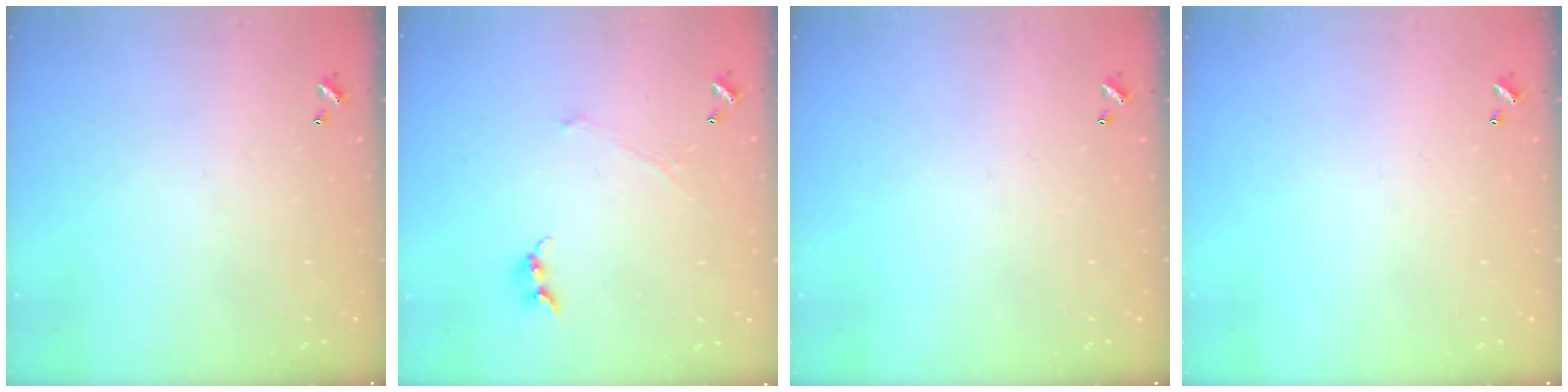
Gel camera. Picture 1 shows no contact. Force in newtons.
{"total": 0.8, "press": 0.7, "slide": 0.5}
{"total": 0.0}
{"total": 0.0}